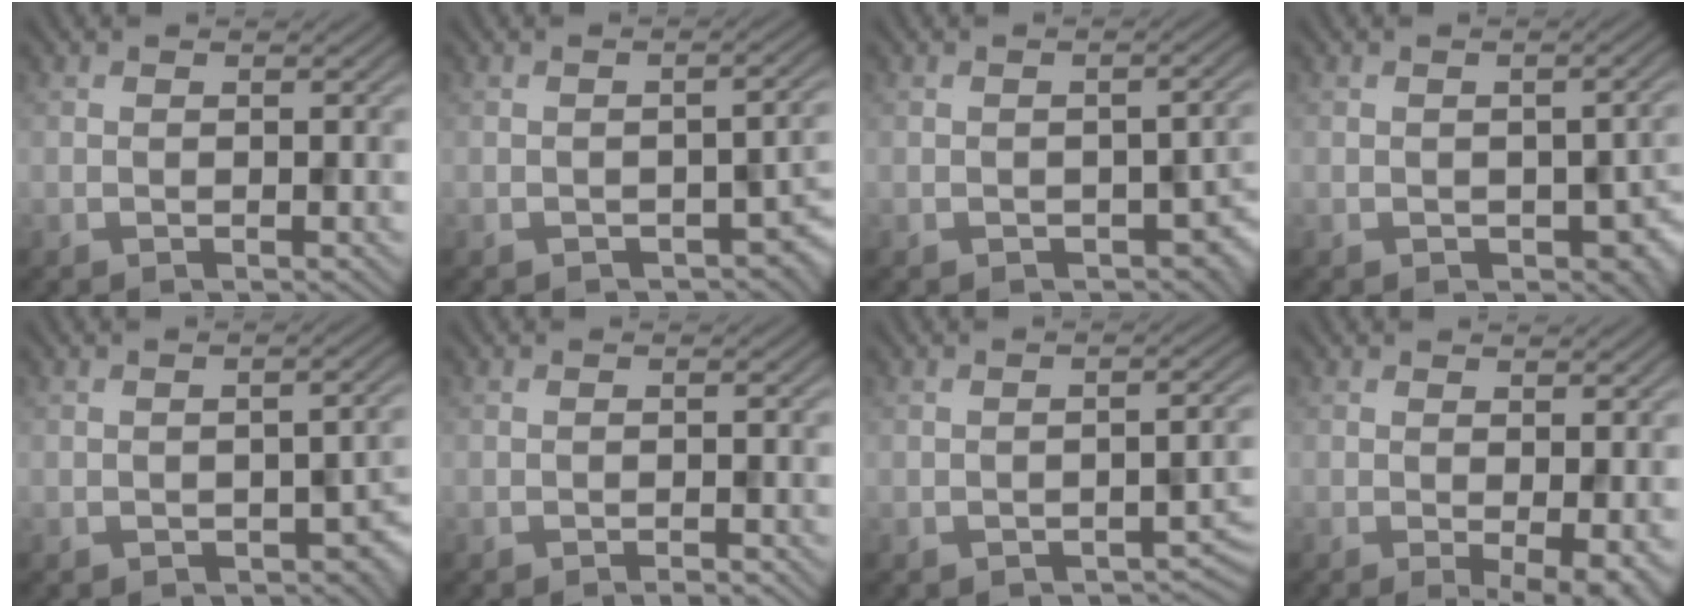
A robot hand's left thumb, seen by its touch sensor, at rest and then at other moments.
{"total": 4.5, "force": [-2.5, 2.1, 3.1], "torque": [-0.036, -0.009, -0.028]}
{"total": 5.2, "force": [-2.3, 3.0, 3.6], "torque": [-0.044, -0.016, -0.024]}
{"total": 5.1, "force": [-1.8, 3.3, 3.5], "torque": [-0.047, -0.018, -0.017]}
{"total": 4.7, "force": [-2.2, 2.6, 3.2], "torque": [-0.037, -0.012, -0.025]}
{"total": 0.8, "force": [-0.7, 0.0, 0.4], "torque": [-0.005, 0.002, -0.013]}
{"total": 3.0, "force": [-1.8, 1.1, 2.1], "torque": [-0.030, -0.002, -0.021]}
{"total": 3.5, "force": [-0.3, 0.9, 3.4], "torque": [-0.050, -0.008, -0.003]}